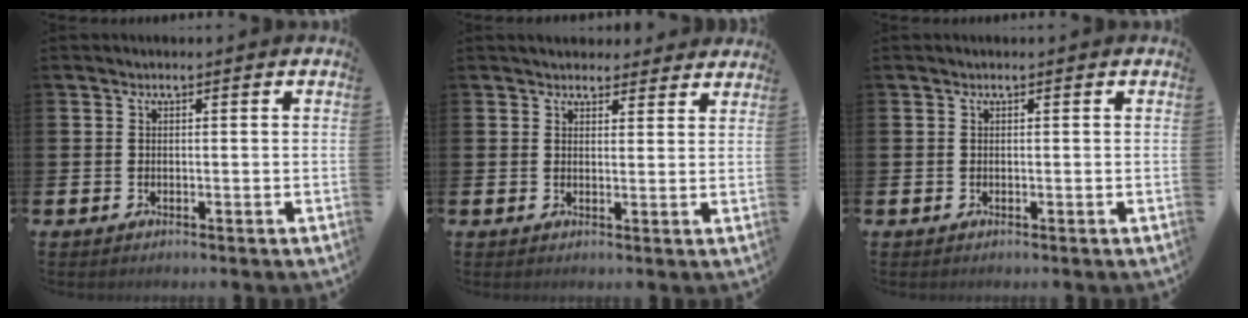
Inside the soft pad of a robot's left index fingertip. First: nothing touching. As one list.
[{"total": 3.5, "force": [3.3, 1.2, 0.1], "torque": [0.002, -0.014, 0.059]}, {"total": 0.0}]